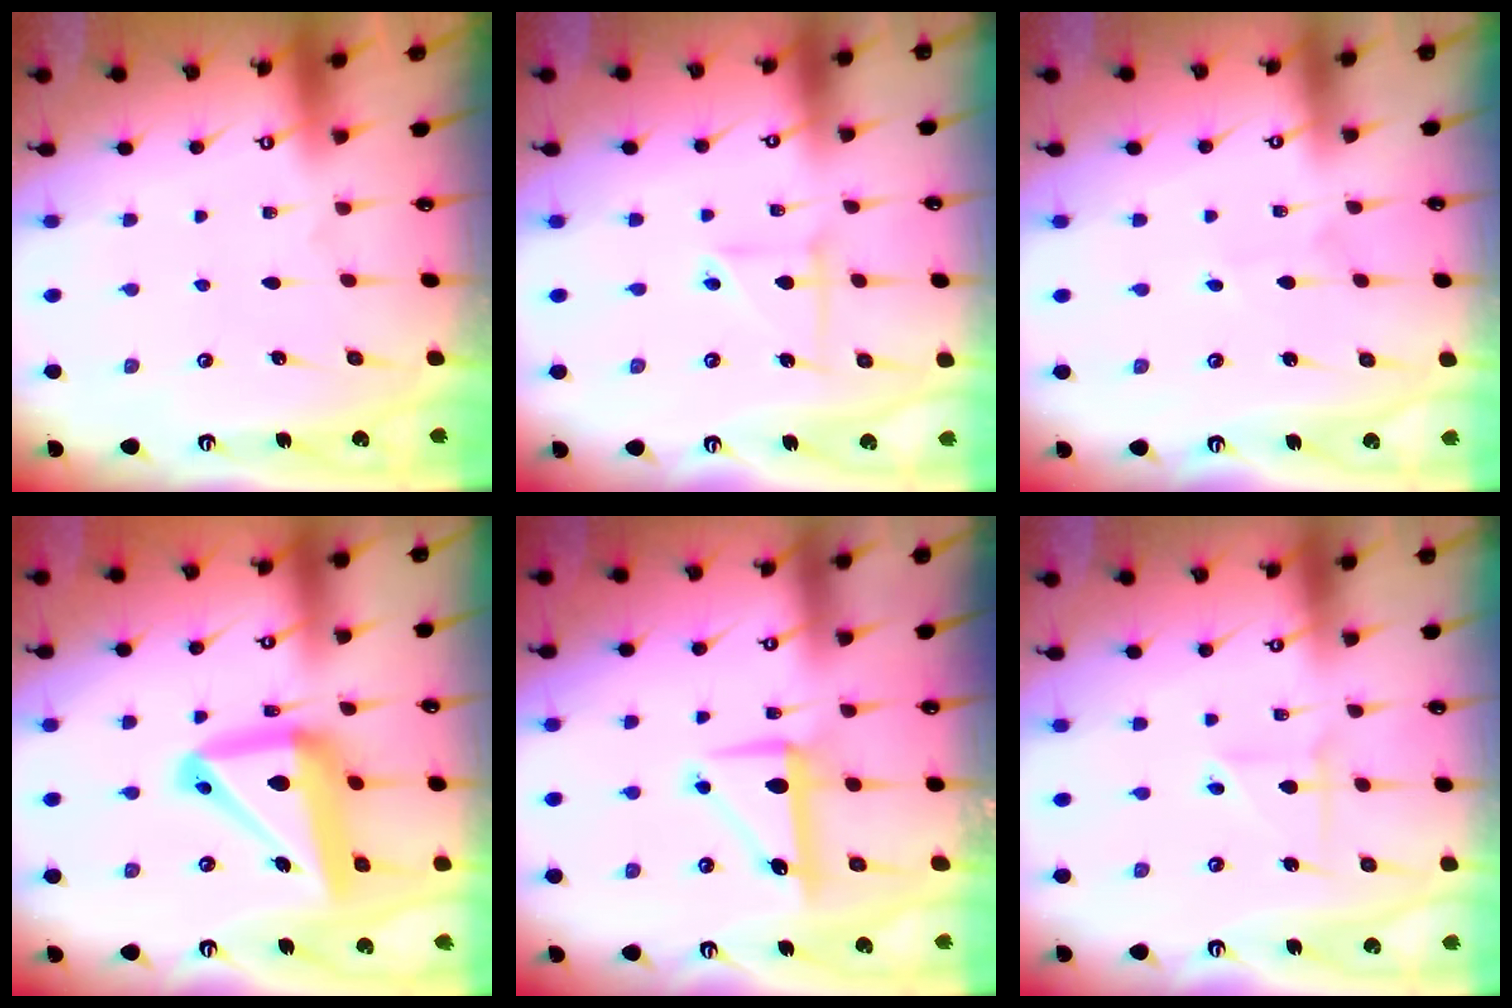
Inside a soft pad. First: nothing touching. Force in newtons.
{"total": 3.6, "press": 3.6, "slide": 0.3}
{"total": 1.7, "press": 1.7, "slide": 0.1}
{"total": 18.6, "press": 18.5, "slide": 2.0}
{"total": 8.7, "press": 8.6, "slide": 1.1}
{"total": 2.8, "press": 2.7, "slide": 0.6}